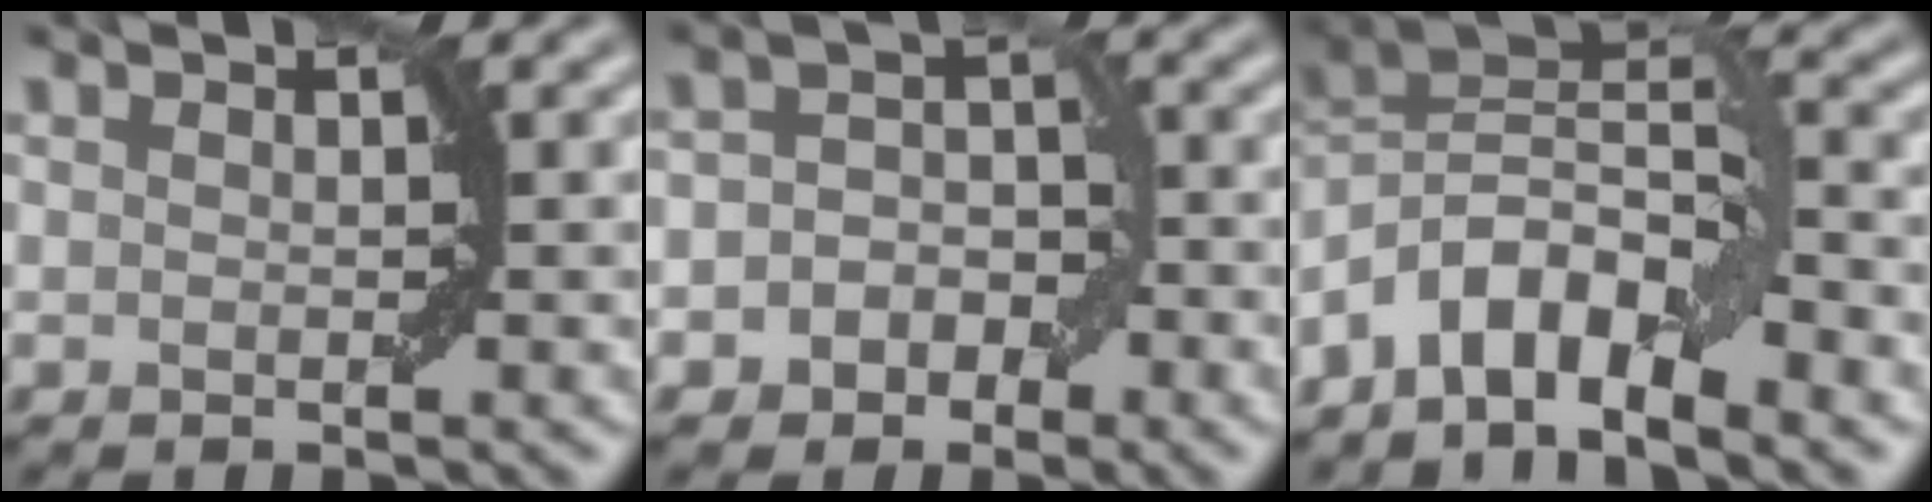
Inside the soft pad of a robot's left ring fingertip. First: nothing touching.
{"total": 3.6, "force": [-1.6, 2.9, 1.5], "torque": [0.011, 0.007, -0.035]}
{"total": 7.6, "force": [-4.1, 2.8, 5.7], "torque": [-0.092, 0.015, -0.091]}